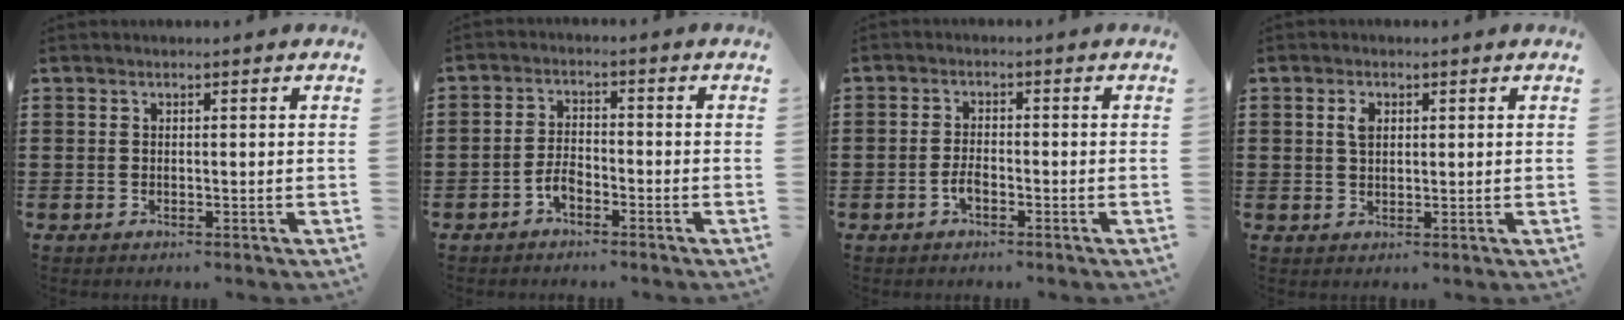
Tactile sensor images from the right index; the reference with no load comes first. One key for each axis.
{"total": 3.2, "fx": -2.0, "fy": 1.7, "fz": 1.9, "tx": -0.052, "ty": 0.002, "tz": -0.044}
{"total": 2.4, "fx": -1.2, "fy": 1.1, "fz": 1.7, "tx": -0.041, "ty": 0.001, "tz": -0.026}
{"total": 2.4, "fx": 0.8, "fy": 1.4, "fz": 1.7, "tx": -0.038, "ty": 0.006, "tz": 0.013}